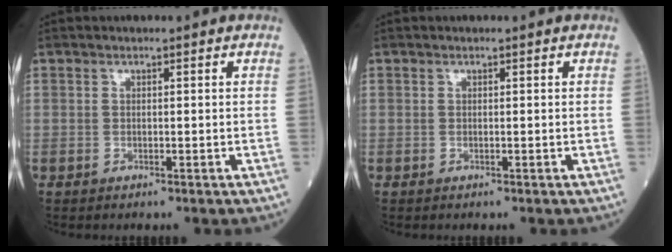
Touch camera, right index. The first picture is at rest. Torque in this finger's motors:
{"motor_torque": [0.02, -0.10, 0.04, 0.01]}